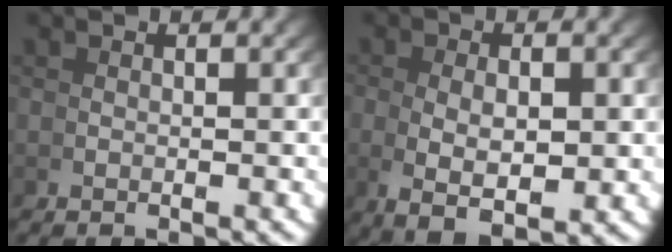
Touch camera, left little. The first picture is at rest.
{"total": 6.0, "force": [-1.2, 3.3, 4.8], "torque": [-0.094, -0.022, -0.006]}